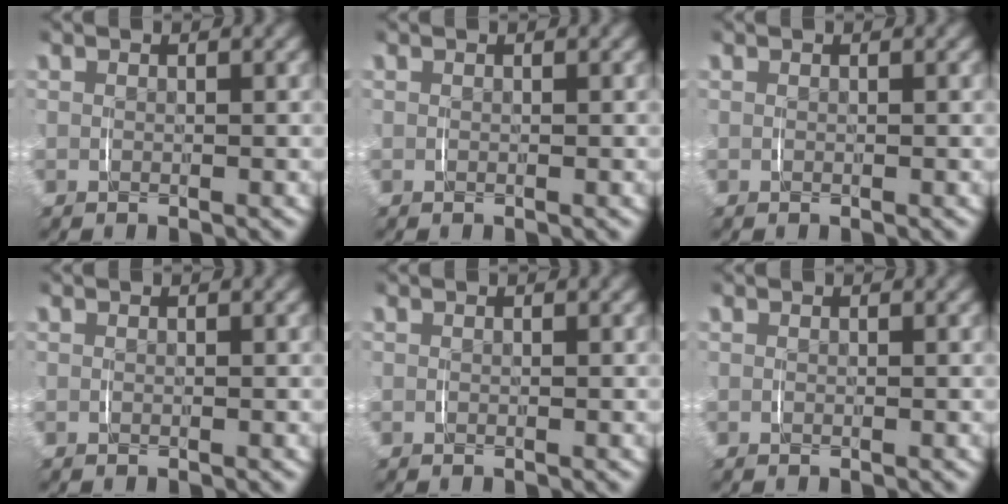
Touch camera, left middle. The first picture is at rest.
{"total": 0.0}
{"total": 0.0}
{"total": 0.0}
{"total": 0.0}
{"total": 0.0}